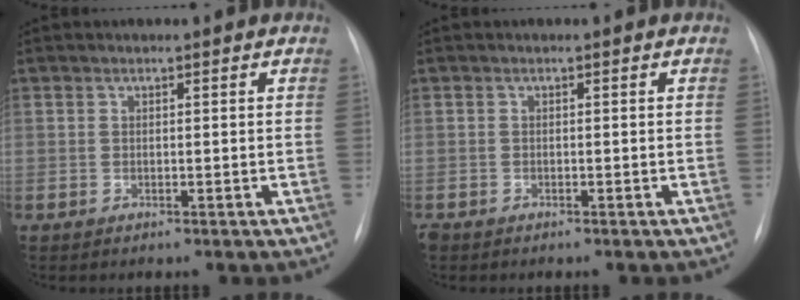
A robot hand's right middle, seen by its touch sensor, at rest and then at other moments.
{"total": 1.4, "force": [-1.0, 0.8, 0.5], "torque": [-0.011, -0.001, -0.015]}